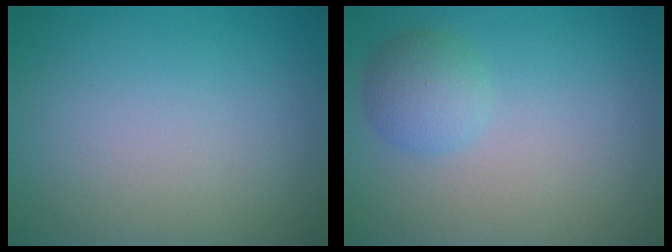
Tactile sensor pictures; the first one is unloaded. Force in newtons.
{"total": 2.5, "press": 2.5, "slide": 0.2}